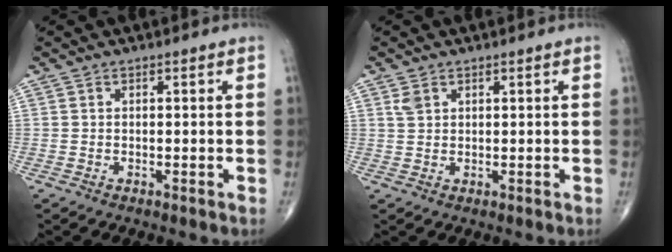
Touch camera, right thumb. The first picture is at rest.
{"total": 1.8, "force": [1.1, 1.1, 1.0], "torque": [-0.020, 0.002, 0.025]}